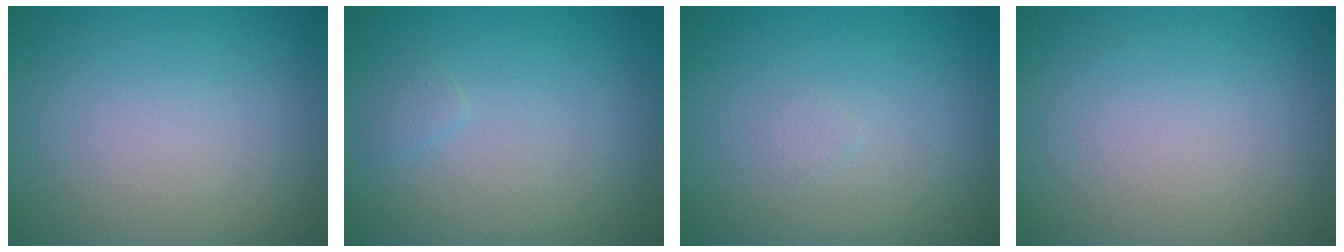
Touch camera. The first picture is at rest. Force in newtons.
{"total": 0.7, "press": 0.7, "slide": 0.1}
{"total": 0.6, "press": 0.6, "slide": 0.1}
{"total": 0.0}